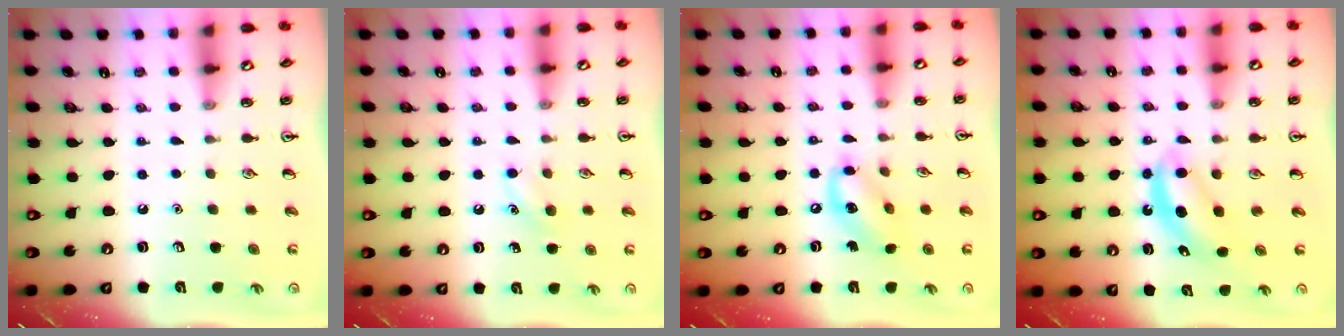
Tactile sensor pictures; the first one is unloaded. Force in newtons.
{"total": 5.8, "press": 5.6, "slide": 1.6}
{"total": 10.1, "press": 9.9, "slide": 1.9}
{"total": 5.0, "press": 4.9, "slide": 1.0}